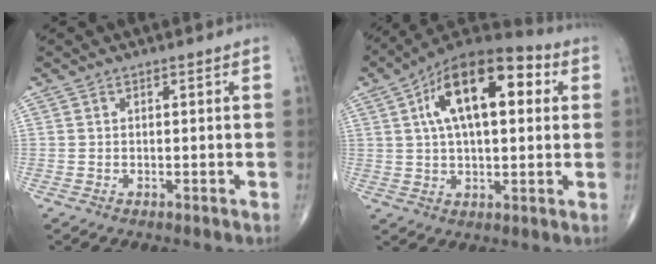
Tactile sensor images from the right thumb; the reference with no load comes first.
{"total": 19.3, "force": [5.2, 9.0, 16.2], "torque": [-0.244, 0.019, 0.074]}